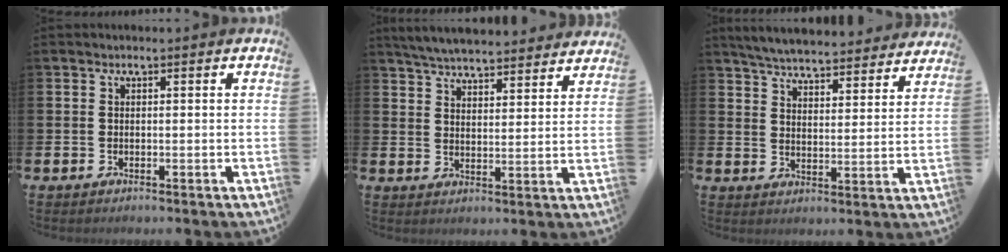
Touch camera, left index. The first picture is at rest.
{"total": 6.0, "force": [5.9, 0.6, 0.9], "torque": [-0.031, -0.038, 0.104]}
{"total": 5.9, "force": [5.8, 0.6, 0.9], "torque": [-0.033, -0.045, 0.100]}